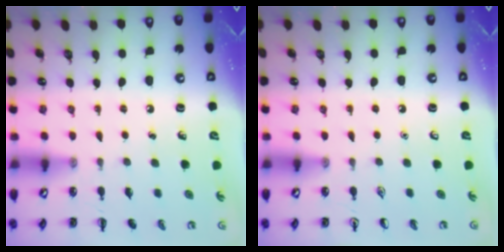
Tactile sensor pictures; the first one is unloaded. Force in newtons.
{"total": 0.0}